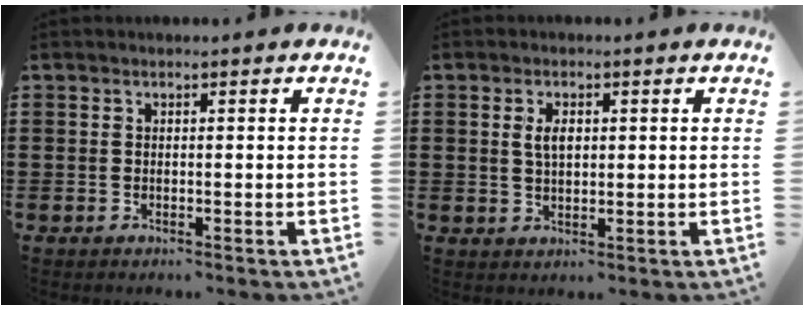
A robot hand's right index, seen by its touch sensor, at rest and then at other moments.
{"total": 2.9, "force": [0.7, 1.4, 2.5], "torque": [-0.052, 0.007, 0.010]}